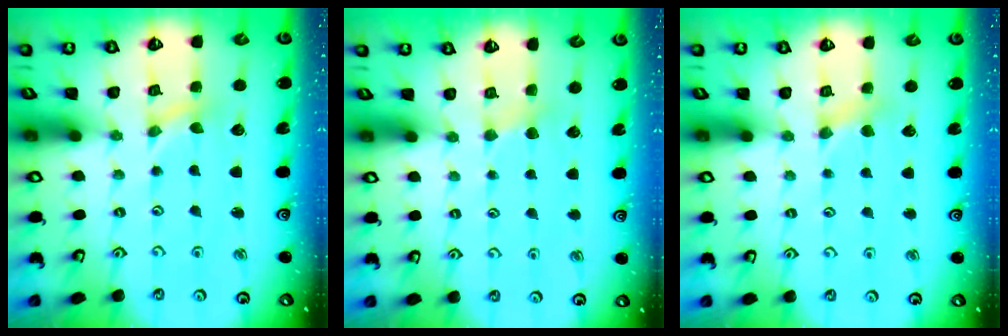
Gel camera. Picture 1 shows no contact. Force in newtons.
{"total": 2.5, "press": 2.5, "slide": 0.4}
{"total": 2.5, "press": 2.5, "slide": 0.4}